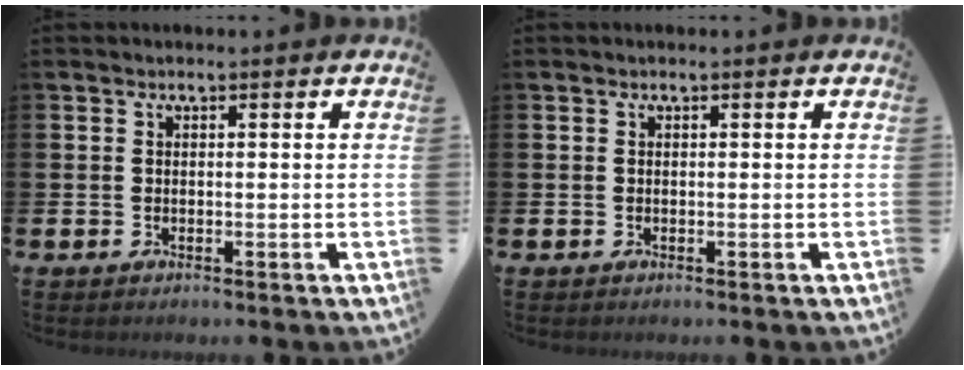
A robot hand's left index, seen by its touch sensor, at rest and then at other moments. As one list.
[{"total": 0.0}]